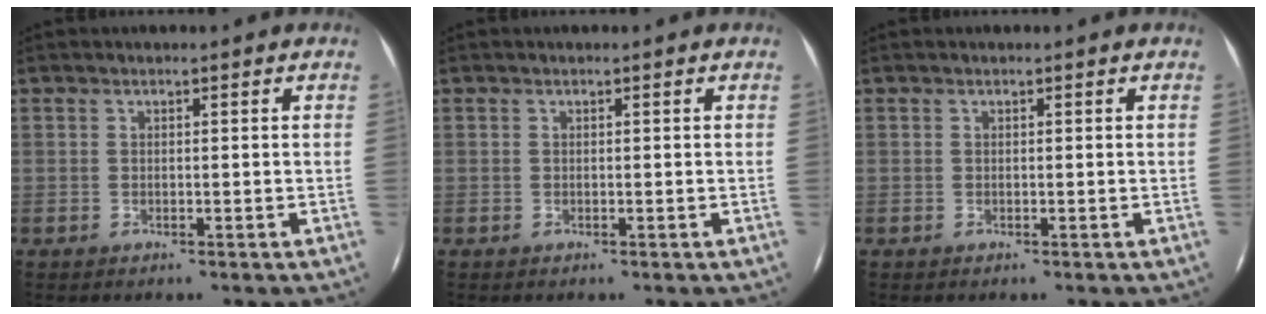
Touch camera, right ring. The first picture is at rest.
{"total": 0.0}
{"total": 0.0}